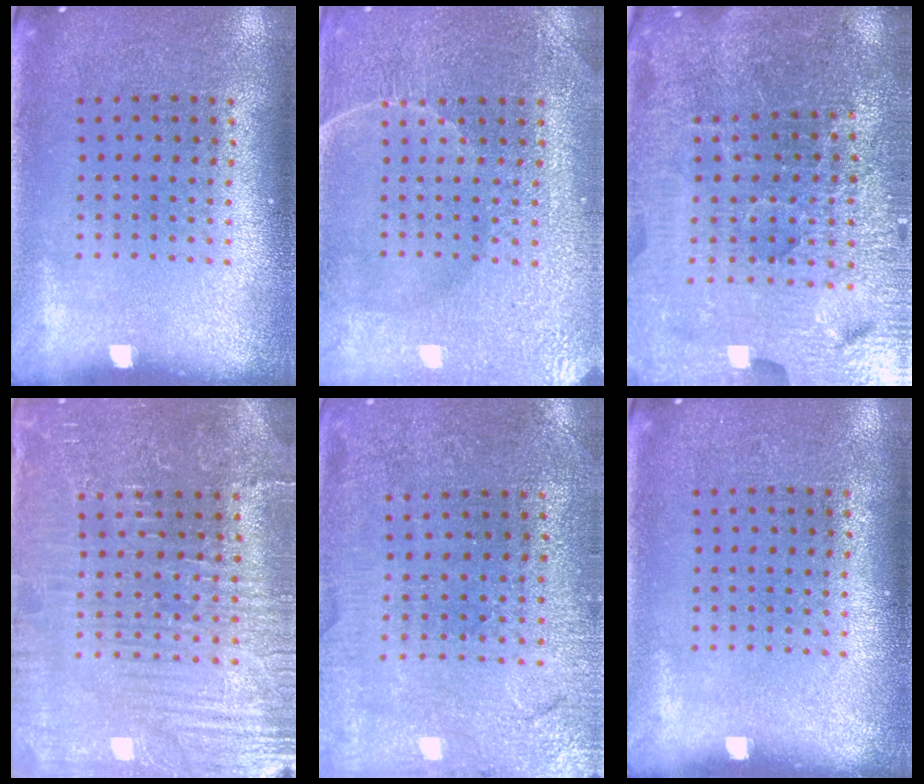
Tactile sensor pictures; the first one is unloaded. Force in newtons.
{"total": 3.9, "press": 3.8, "slide": 0.8}
{"total": 5.4, "press": 5.0, "slide": 1.9}
{"total": 4.4, "press": 4.2, "slide": 1.2}
{"total": 0.7, "press": 0.7, "slide": 0.1}
{"total": 0.0}